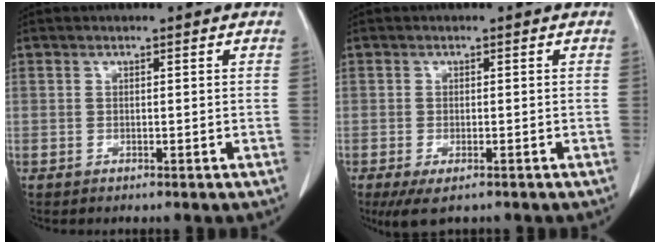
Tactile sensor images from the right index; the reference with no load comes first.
{"total": 4.3, "force": [-2.9, 1.5, 2.8], "torque": [-0.053, -0.011, -0.044]}